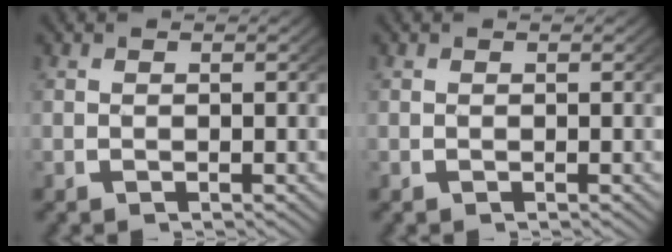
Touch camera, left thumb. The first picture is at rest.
{"total": 0.0}